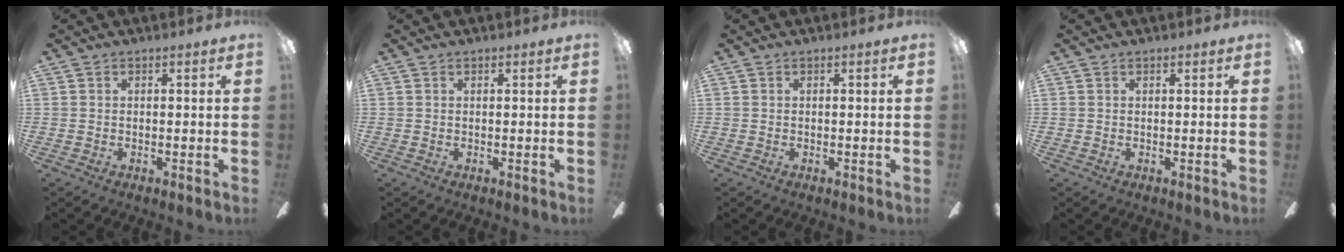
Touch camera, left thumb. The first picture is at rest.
{"total": 0.0}
{"total": 0.0}
{"total": 0.0}